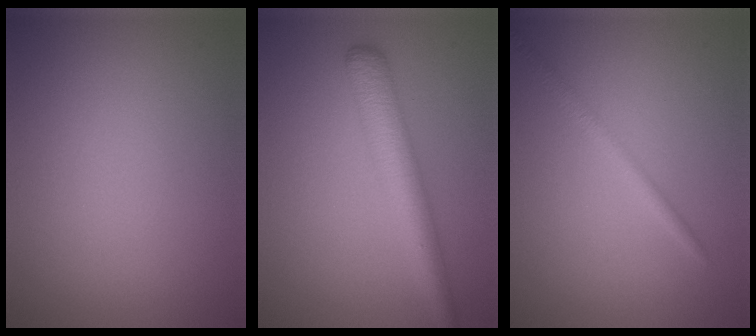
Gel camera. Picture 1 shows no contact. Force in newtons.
{"total": 4.7, "press": 4.7, "slide": 0.2}
{"total": 1.6, "press": 1.6, "slide": 0.1}